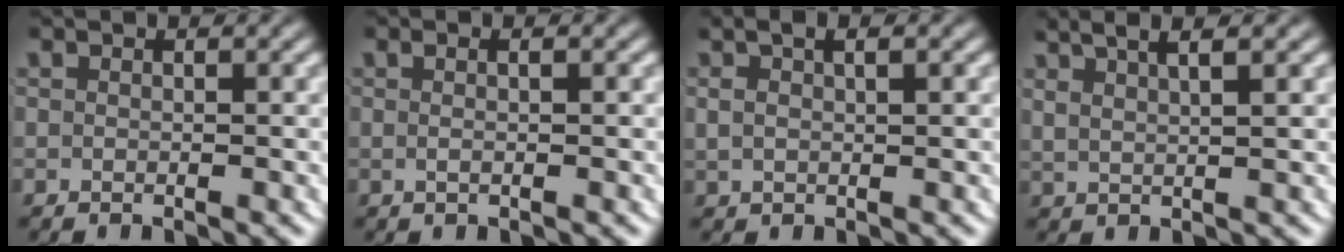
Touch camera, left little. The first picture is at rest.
{"total": 1.0, "force": [-0.2, -0.2, 1.0], "torque": [-0.015, -0.002, -0.002]}
{"total": 3.0, "force": [1.4, 1.4, 2.3], "torque": [-0.035, 0.011, 0.026]}
{"total": 5.3, "force": [3.8, 1.3, 3.4], "torque": [-0.053, 0.014, 0.065]}